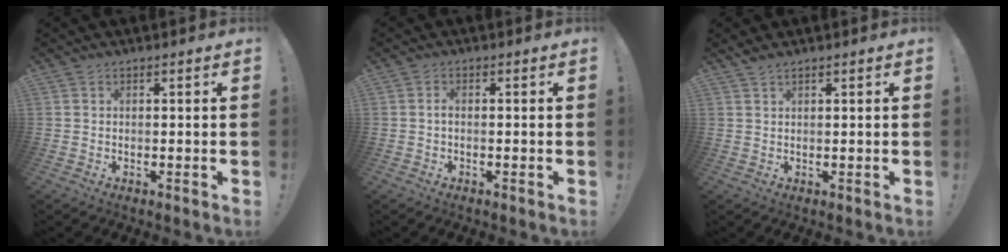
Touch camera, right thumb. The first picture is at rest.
{"total": 1.2, "force": [-0.6, 0.4, 1.0], "torque": [-0.026, 0.008, -0.010]}
{"total": 1.4, "force": [1.2, 0.1, 0.7], "torque": [-0.019, -0.003, 0.024]}